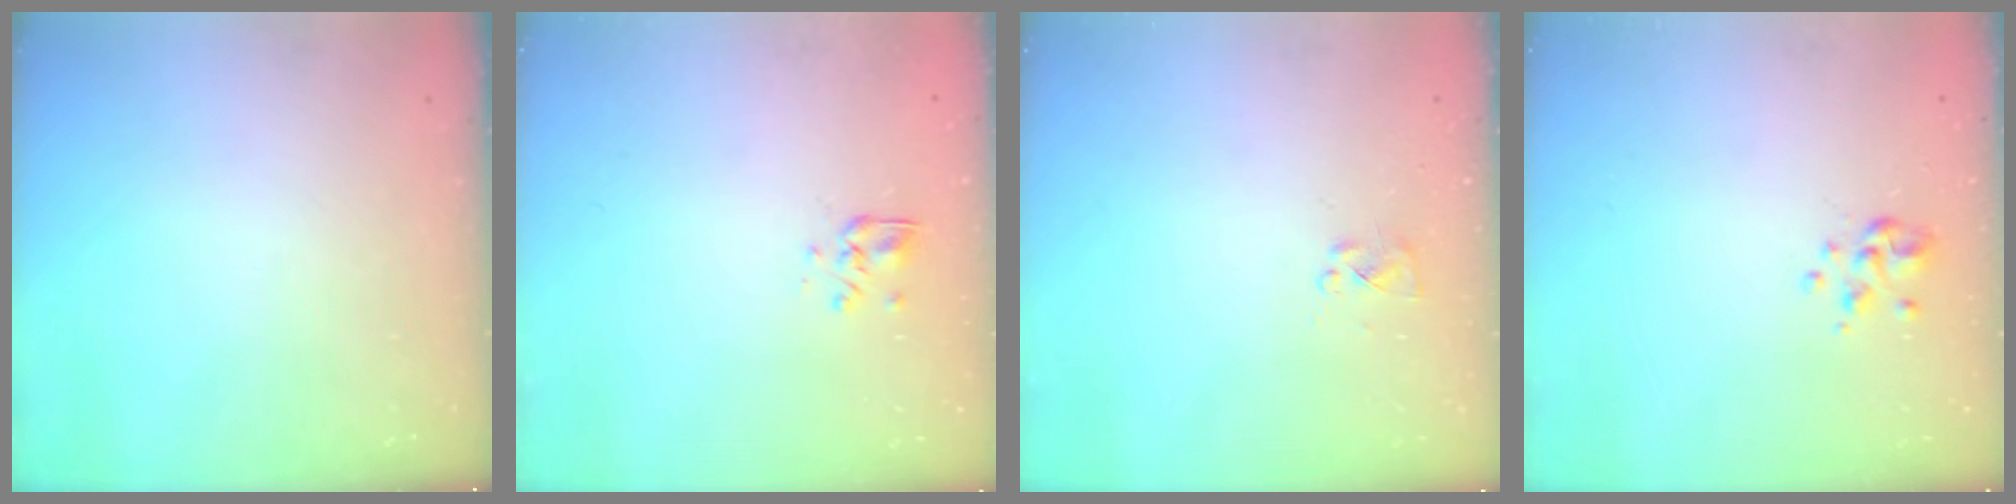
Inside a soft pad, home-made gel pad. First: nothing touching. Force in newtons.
{"total": 2.9, "press": 2.6, "slide": 1.3}
{"total": 2.5, "press": 2.4, "slide": 0.8}
{"total": 2.9, "press": 2.8, "slide": 0.9}